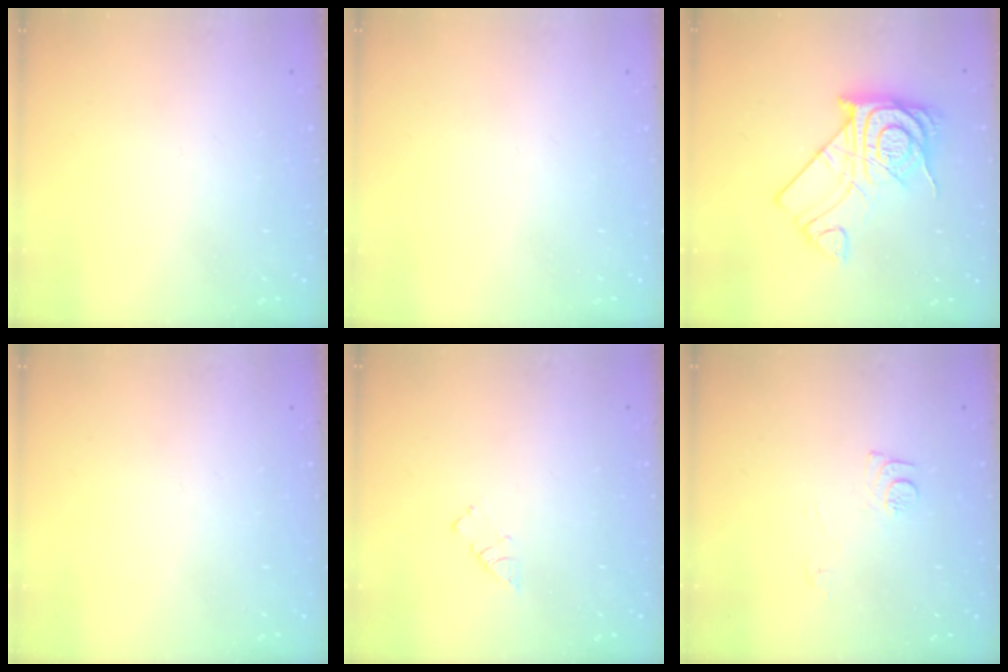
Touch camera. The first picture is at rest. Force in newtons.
{"total": 1.5, "press": 1.5, "slide": 0.1}
{"total": 15.9, "press": 15.9, "slide": 1.4}
{"total": 0.0}
{"total": 2.9, "press": 2.9, "slide": 0.4}
{"total": 7.7, "press": 7.7, "slide": 0.8}